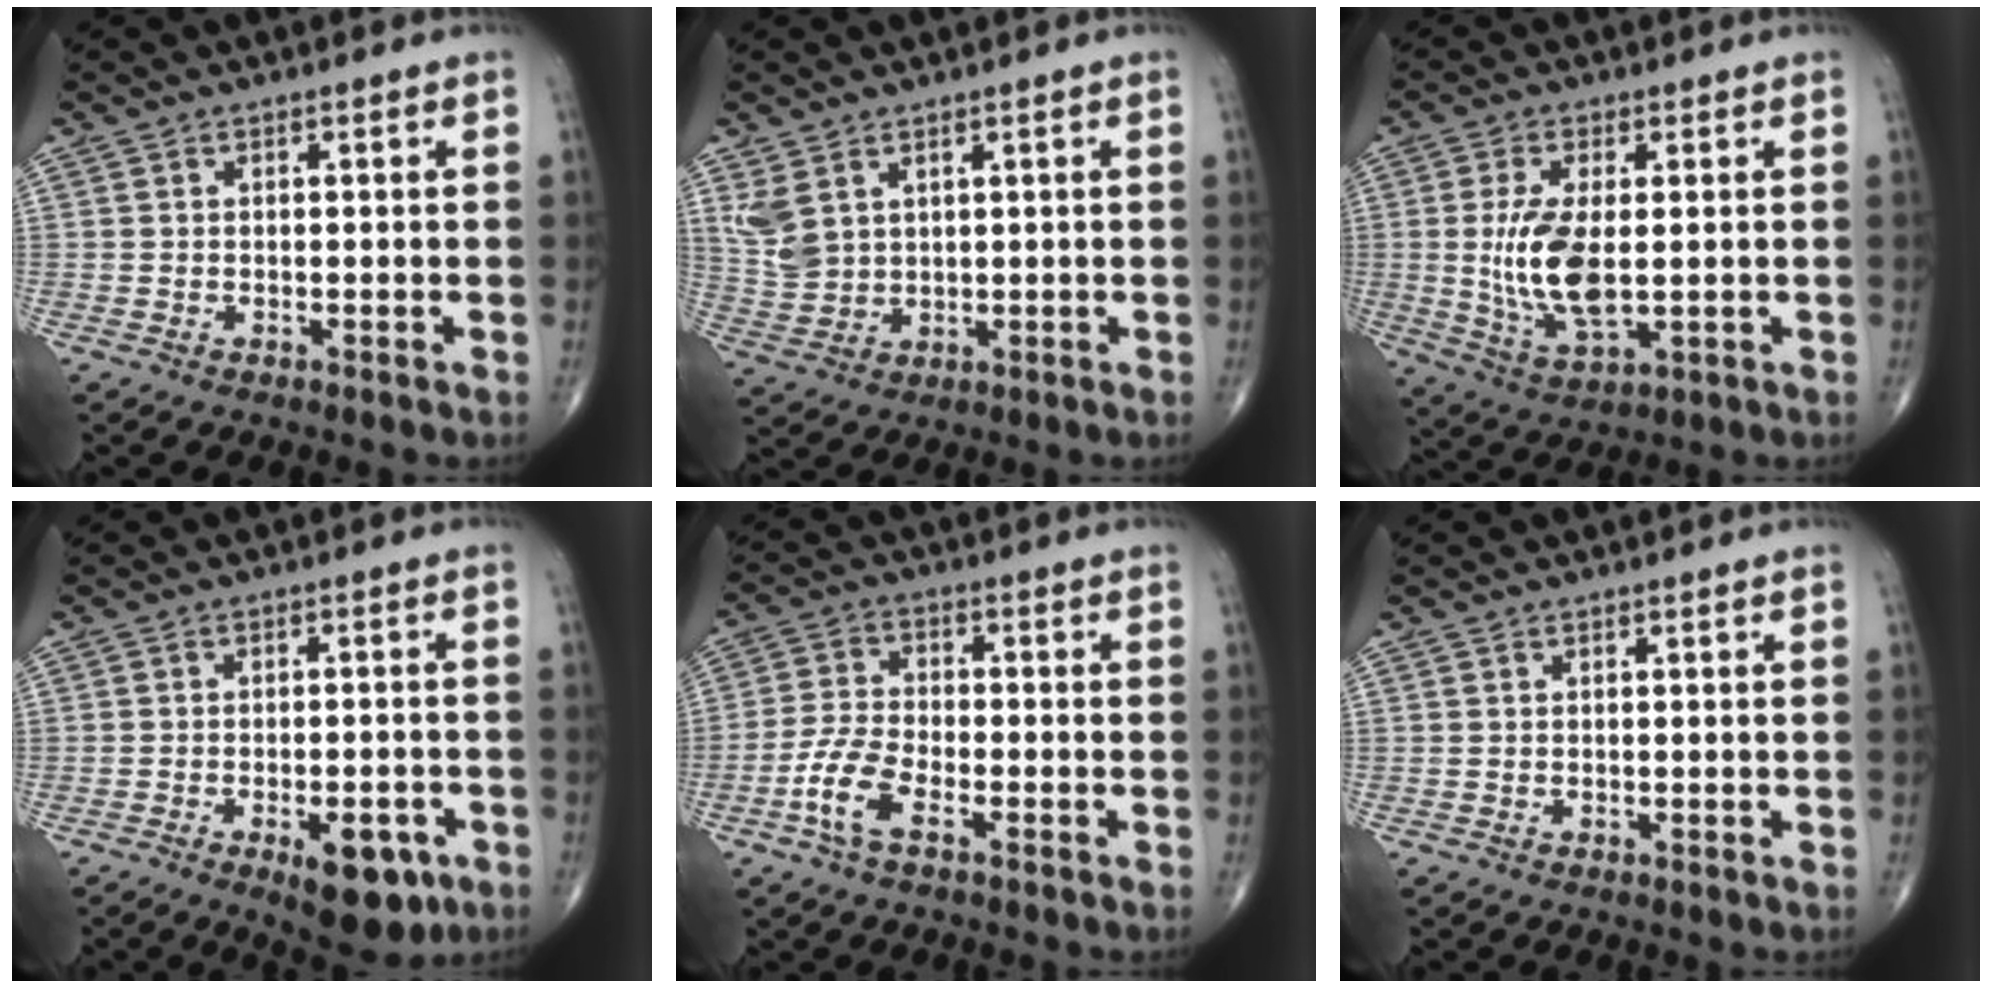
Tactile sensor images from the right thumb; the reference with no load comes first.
{"total": 5.6, "force": [2.9, 3.5, 3.3], "torque": [-0.064, -0.009, 0.073]}
{"total": 11.1, "force": [0.1, 4.8, 10.0], "torque": [-0.203, -0.017, 0.012]}
{"total": 9.3, "force": [-4.4, 4.1, 7.1], "torque": [-0.077, 0.012, -0.052]}
{"total": 7.0, "force": [-3.6, 2.8, 5.3], "torque": [-0.121, 0.019, -0.072]}
{"total": 0.0}